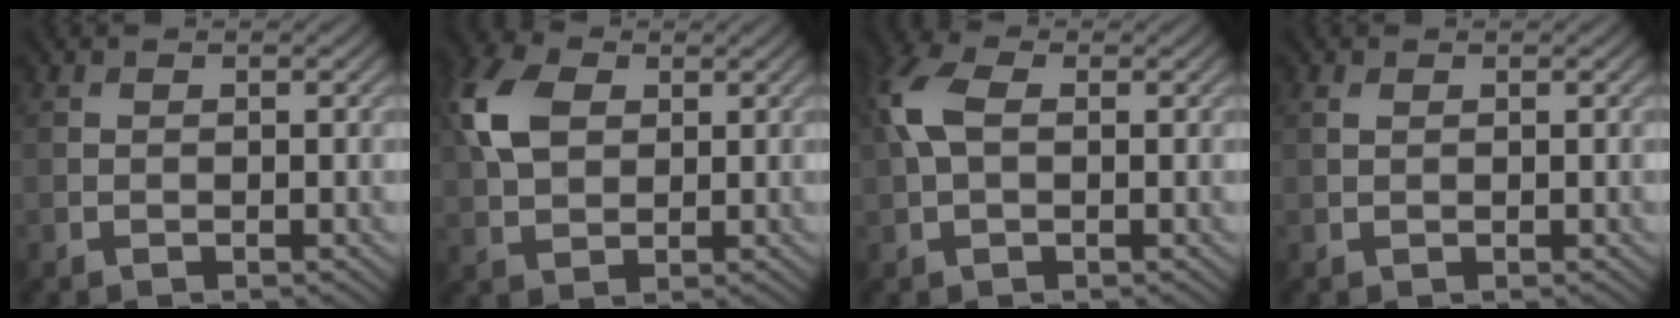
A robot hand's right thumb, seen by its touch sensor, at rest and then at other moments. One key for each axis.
{"total": 7.3, "fx": 2.1, "fy": 4.9, "fz": 5.0, "tx": -0.132, "ty": 0.014, "tz": 0.036}
{"total": 5.4, "fx": 1.0, "fy": 3.1, "fz": 4.3, "tx": -0.112, "ty": 0.018, "tz": 0.012}
{"total": 0.8, "fx": 0.4, "fy": 0.4, "fz": 0.5, "tx": -0.016, "ty": 0.001, "tz": 0.007}